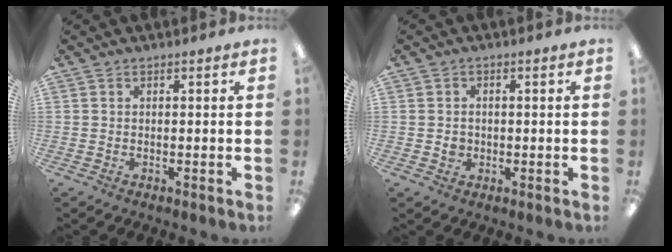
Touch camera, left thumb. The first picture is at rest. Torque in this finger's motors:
{"motor_torque": [-0.08, 0.08, 0.03, -0.05, 0.04]}